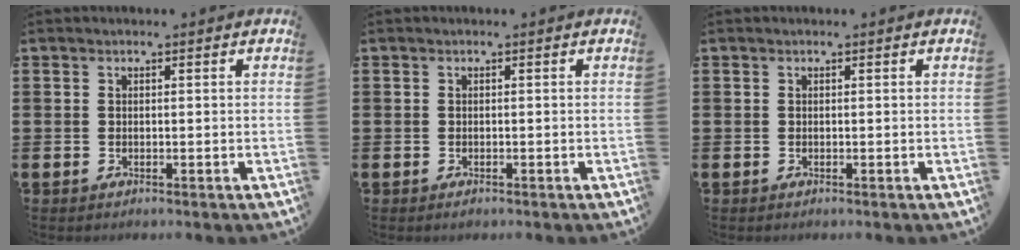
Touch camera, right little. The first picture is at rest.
{"total": 0.0}
{"total": 0.0}